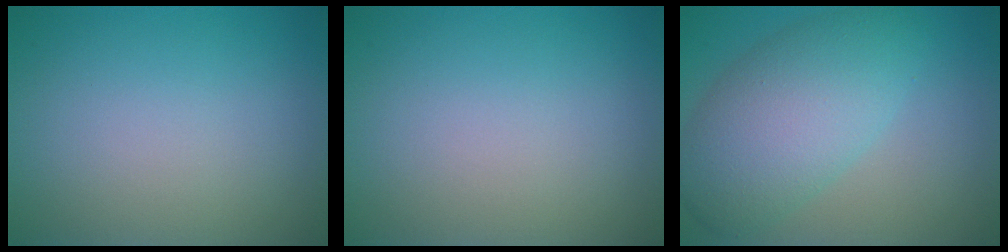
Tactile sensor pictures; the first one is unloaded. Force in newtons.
{"total": 0.0}
{"total": 7.2, "press": 7.2, "slide": 0.2}